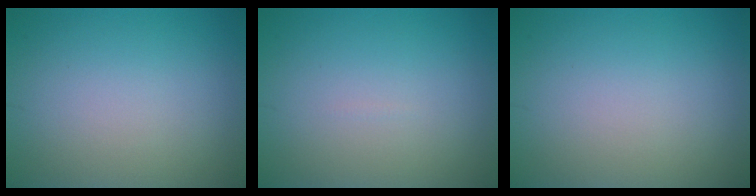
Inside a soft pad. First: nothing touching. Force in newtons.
{"total": 0.0}
{"total": 0.0}